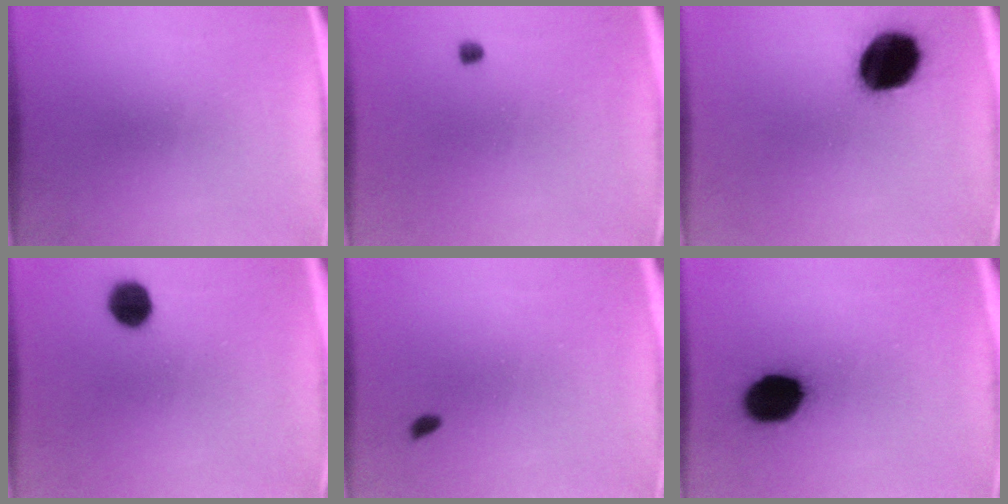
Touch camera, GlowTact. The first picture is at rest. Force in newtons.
{"total": 1.0}
{"total": 17.4}
{"total": 6.3}
{"total": 0.9}
{"total": 11.9}